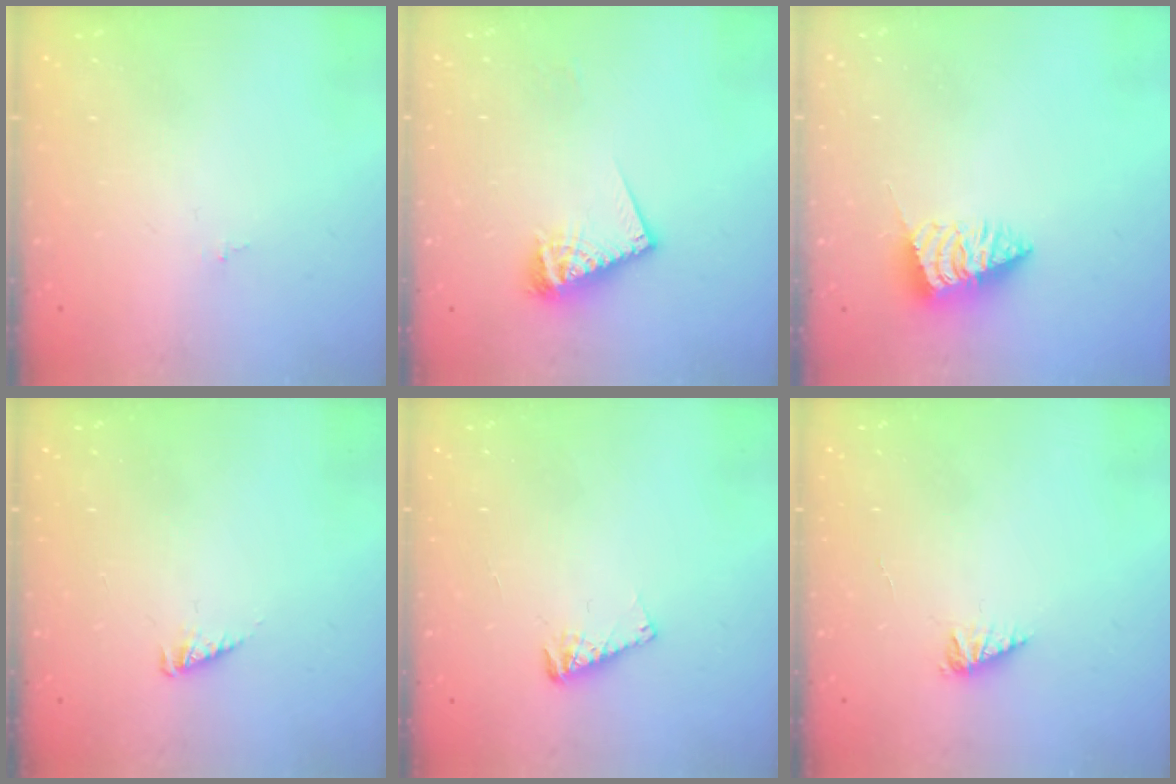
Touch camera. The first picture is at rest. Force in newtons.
{"total": 9.9, "press": 9.9, "slide": 1.3}
{"total": 2.6, "press": 2.6, "slide": 0.1}
{"total": 2.5, "press": 2.5, "slide": 0.2}
{"total": 5.1, "press": 5.0, "slide": 0.6}
{"total": 2.4, "press": 2.4, "slide": 0.3}